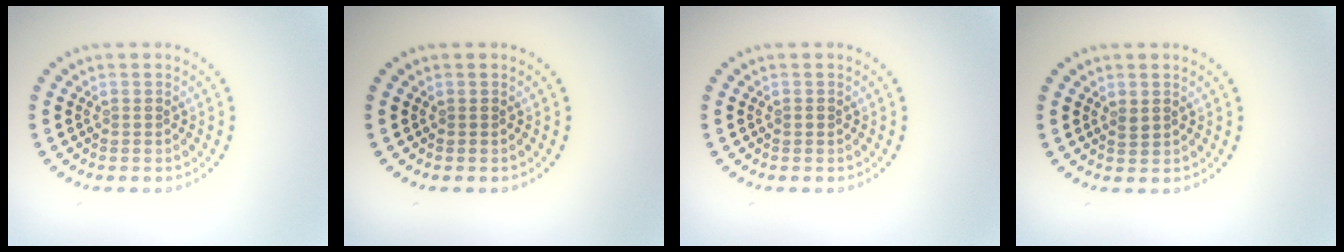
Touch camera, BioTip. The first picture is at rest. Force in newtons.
{"total": 0.0}
{"total": 0.6, "press": 0.6, "slide": 0.1}
{"total": 0.8, "press": 0.7, "slide": 0.3}